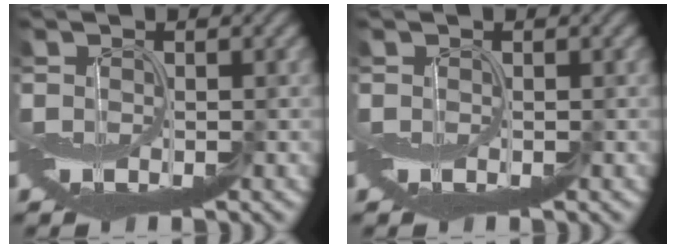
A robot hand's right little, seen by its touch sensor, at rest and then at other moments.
{"total": 0.0}